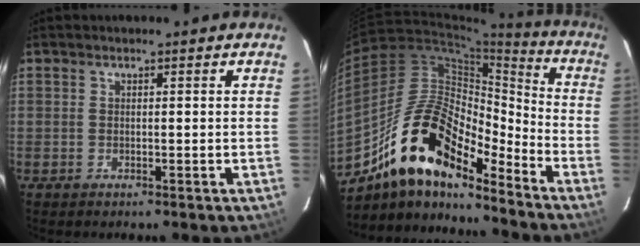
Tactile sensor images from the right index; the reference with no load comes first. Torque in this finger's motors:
{"motor_torque": [1.06, -1.08, 1.05, 0.21]}